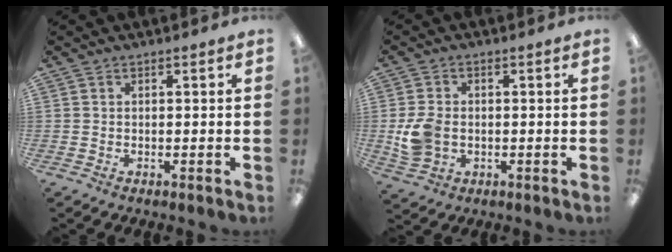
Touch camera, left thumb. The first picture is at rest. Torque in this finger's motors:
{"motor_torque": [-0.21, 0.50, -0.06, 0.08, 0.05]}